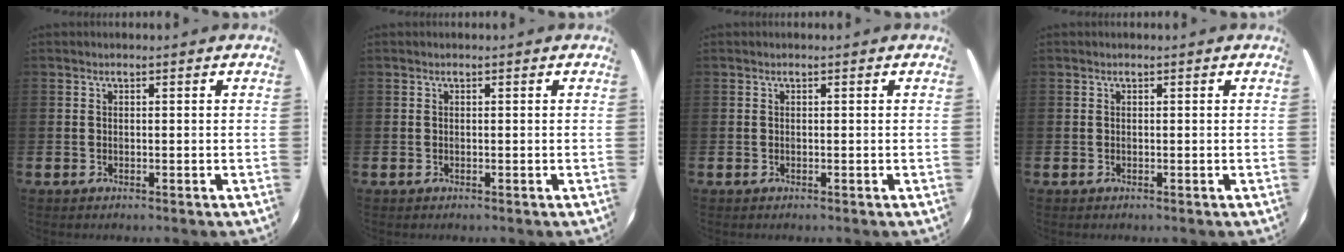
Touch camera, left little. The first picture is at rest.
{"total": 0.0}
{"total": 0.0}
{"total": 0.0}